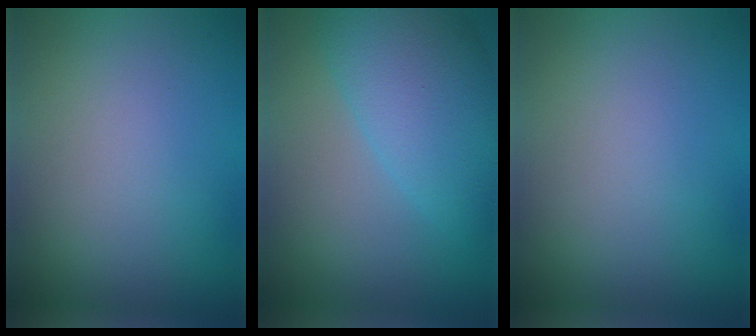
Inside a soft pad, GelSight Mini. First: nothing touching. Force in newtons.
{"total": 7.7, "press": 7.7, "slide": 0.3}
{"total": 0.0}